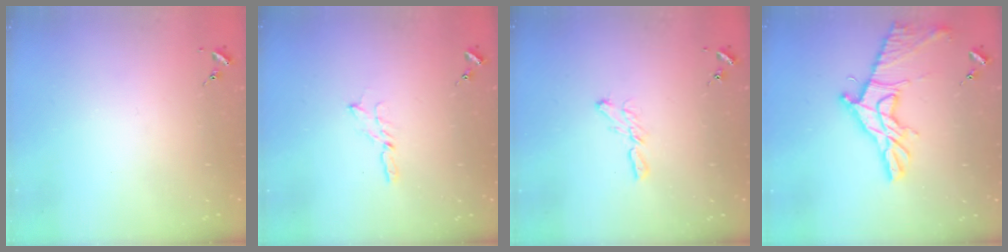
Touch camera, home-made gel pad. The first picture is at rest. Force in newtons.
{"total": 3.5, "press": 3.5, "slide": 0.1}
{"total": 5.6, "press": 5.6, "slide": 0.2}
{"total": 16.7, "press": 16.7, "slide": 0.7}